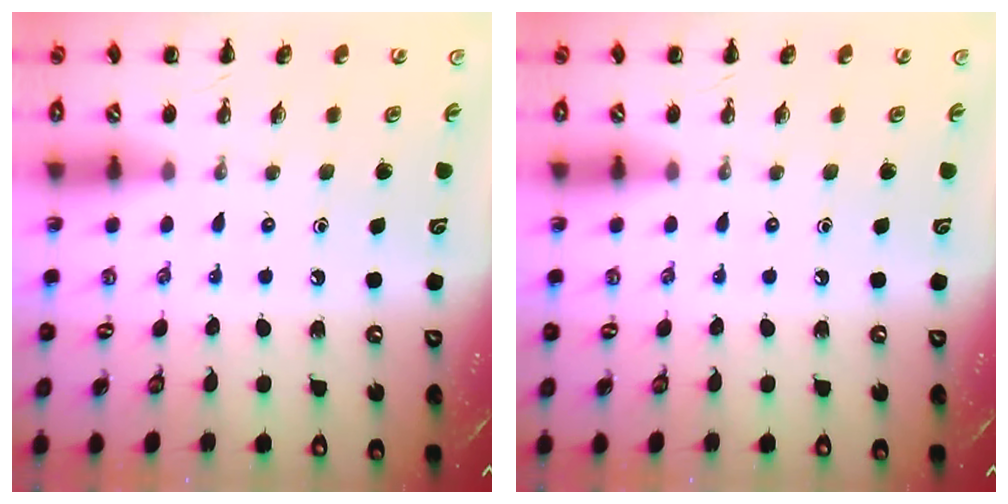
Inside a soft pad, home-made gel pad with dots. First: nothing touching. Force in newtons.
{"total": 0.0}